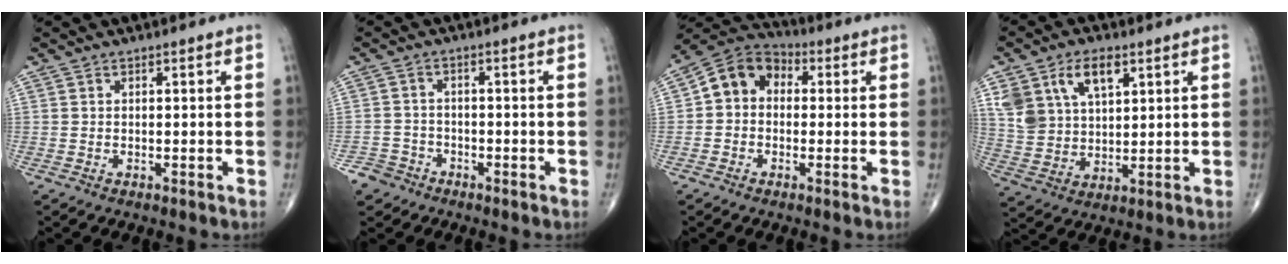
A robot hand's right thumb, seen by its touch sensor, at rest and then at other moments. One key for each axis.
{"total": 4.3, "fx": -3.0, "fy": 3.1, "fz": 0.3, "tx": 0.009, "ty": 0.014, "tz": -0.058}
{"total": 9.0, "fx": 0.5, "fy": 7.2, "fz": 5.3, "tx": -0.071, "ty": 0.032, "tz": -0.011}
{"total": 12.1, "fx": 5.6, "fy": 7.2, "fz": 7.9, "tx": -0.134, "ty": -0.013, "tz": 0.116}